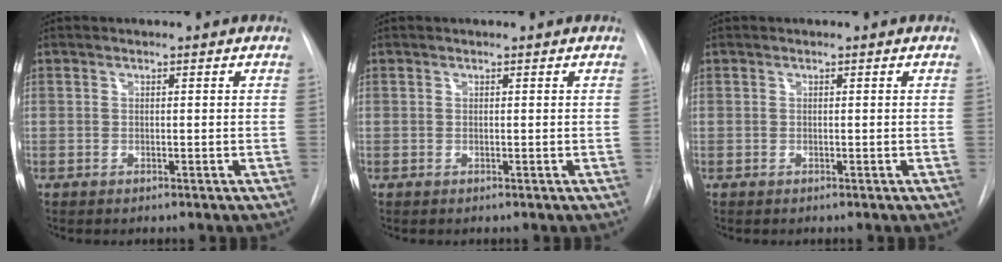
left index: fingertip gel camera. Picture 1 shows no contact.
{"total": 0.0}
{"total": 0.0}